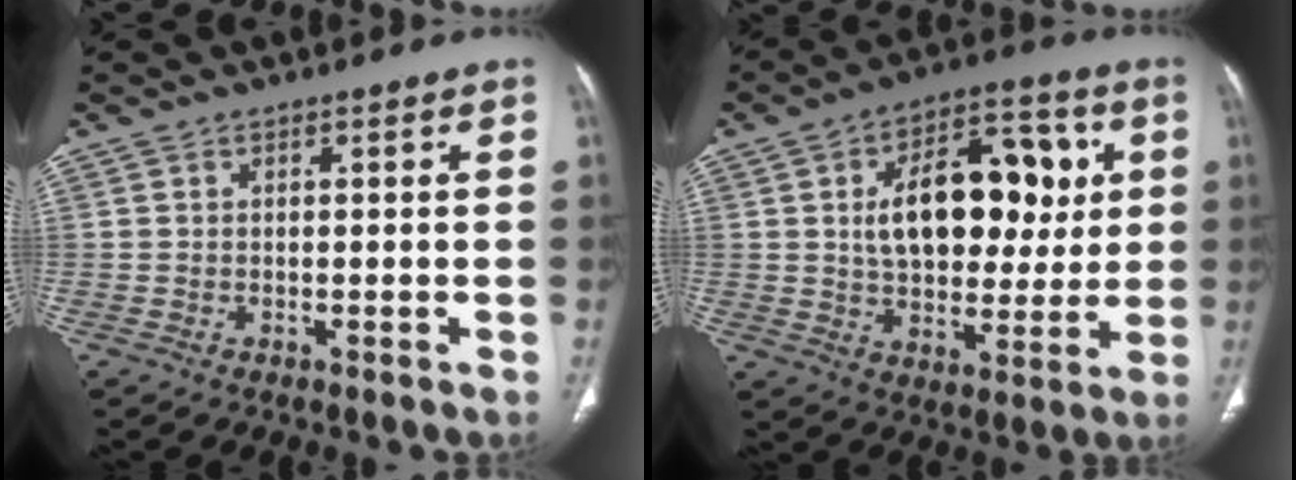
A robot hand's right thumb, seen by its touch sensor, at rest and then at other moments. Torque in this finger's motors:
{"motor_torque": [0.72, 2.46, 1.55, 0.57, 0.36]}